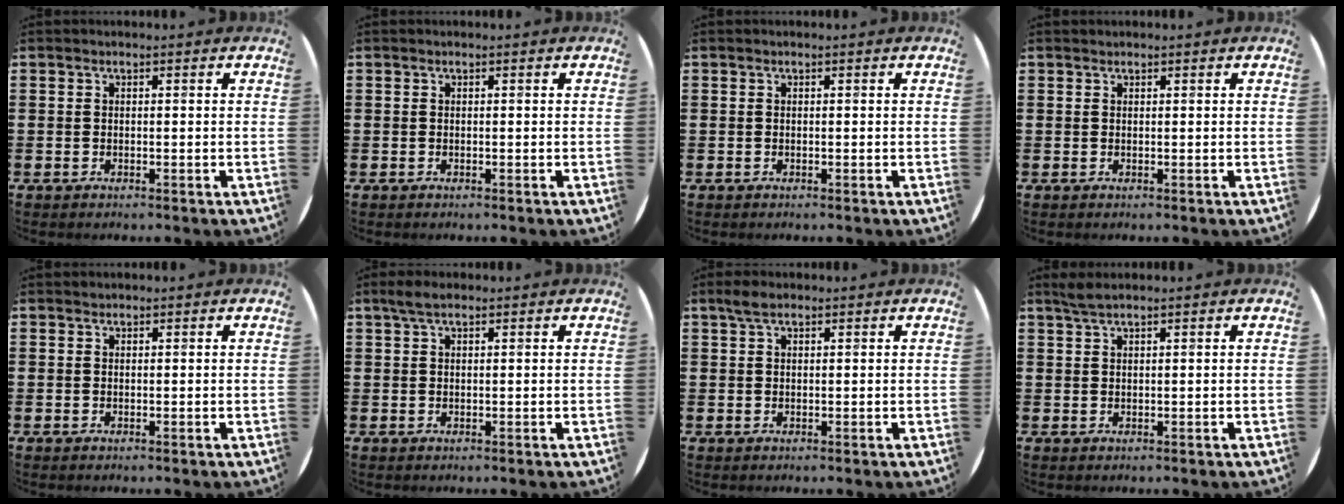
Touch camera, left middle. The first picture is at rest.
{"total": 0.0}
{"total": 0.0}
{"total": 0.0}
{"total": 0.0}
{"total": 2.3, "force": [1.6, 0.6, 1.5], "torque": [-0.032, 0.005, 0.028]}
{"total": 2.1, "force": [1.5, 0.9, 1.2], "torque": [-0.018, 0.002, 0.025]}
{"total": 1.6, "force": [1.3, 0.1, 0.9], "torque": [-0.019, 0.003, 0.024]}